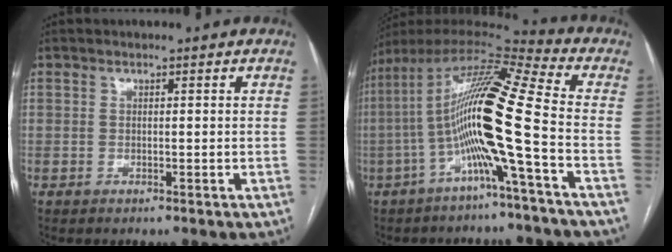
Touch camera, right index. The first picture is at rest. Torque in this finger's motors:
{"motor_torque": [2.14, 0.00, 1.05, 0.21]}